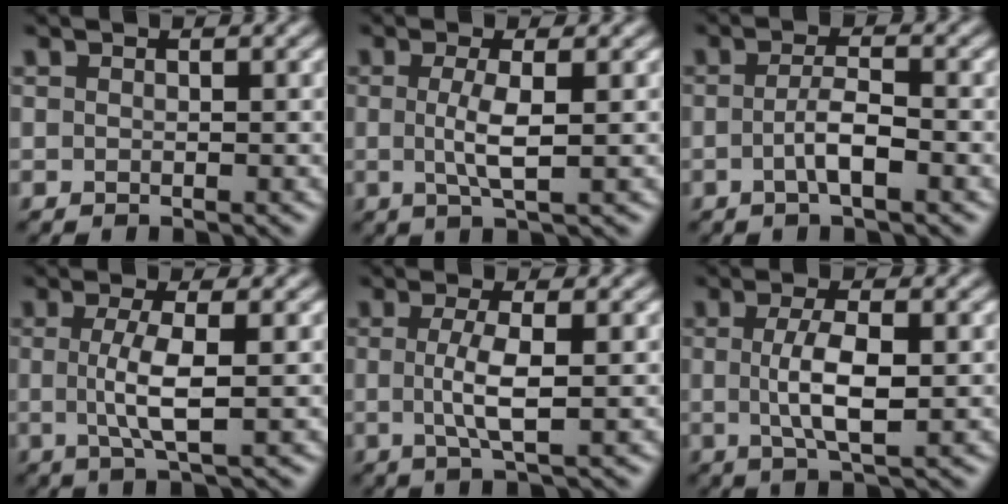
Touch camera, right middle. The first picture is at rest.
{"total": 2.9, "force": [-0.2, 0.6, 2.9], "torque": [-0.058, -0.003, -0.003]}
{"total": 2.6, "force": [-0.9, 0.6, 2.4], "torque": [-0.046, 0.000, -0.017]}
{"total": 3.8, "force": [-0.3, 0.9, 3.7], "torque": [-0.071, -0.002, -0.005]}
{"total": 3.4, "force": [-0.3, 0.8, 3.3], "torque": [-0.064, -0.001, -0.004]}
{"total": 4.3, "force": [-0.3, 1.2, 4.1], "torque": [-0.083, 0.001, -0.002]}